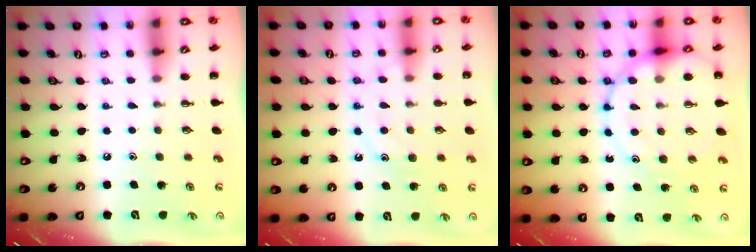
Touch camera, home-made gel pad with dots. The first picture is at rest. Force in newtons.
{"total": 11.5, "press": 11.5, "slide": 0.7}
{"total": 16.3, "press": 16.1, "slide": 2.5}